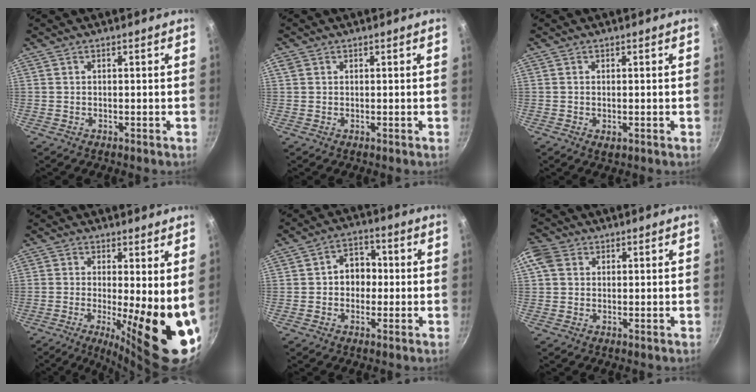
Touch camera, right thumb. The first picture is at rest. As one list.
[{"total": 1.2, "force": [0.4, 1.0, 0.4], "torque": [-0.010, 0.002, 0.005]}, {"total": 1.4, "force": [-0.2, 0.8, 1.1], "torque": [-0.018, -0.003, -0.002]}, {"total": 15.1, "force": [-0.8, 4.3, 14.4], "torque": [-0.179, -0.033, -0.007]}, {"total": 6.6, "force": [-0.2, 5.4, 3.8], "torque": [-0.007, 0.017, -0.009]}, {"total": 4.8, "force": [1.4, 4.0, 2.4], "torque": [-0.036, 0.004, 0.014]}]